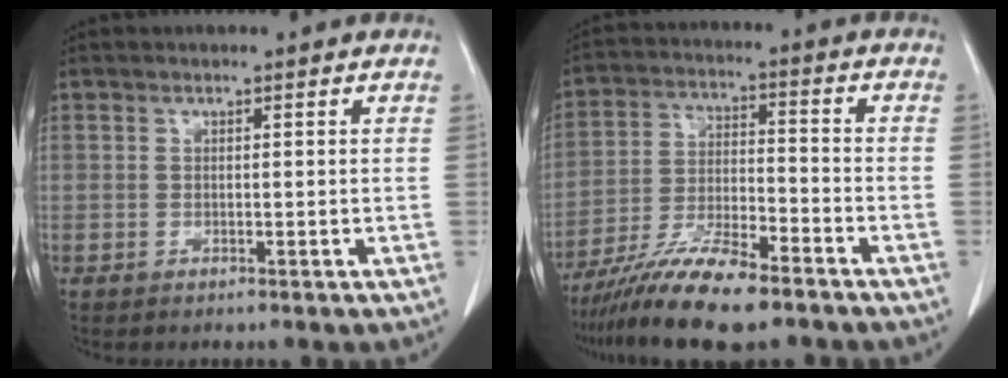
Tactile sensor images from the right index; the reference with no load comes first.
{"total": 12.8, "force": [-9.9, 1.8, 8.0], "torque": [-0.147, -0.020, -0.175]}